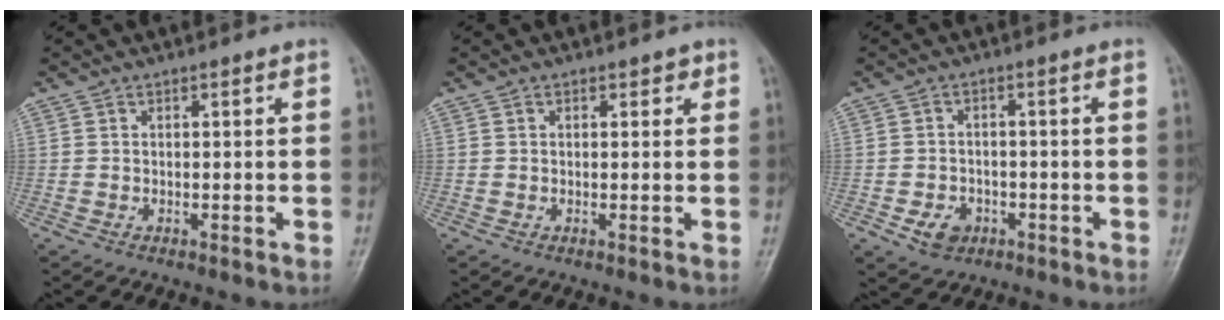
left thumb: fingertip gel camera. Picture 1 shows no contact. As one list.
[{"total": 1.4, "force": [0.7, 1.0, 0.7], "torque": [0.006, -0.001, 0.006]}, {"total": 4.8, "force": [-2.0, 3.7, 2.2], "torque": [-0.024, 0.011, -0.027]}]